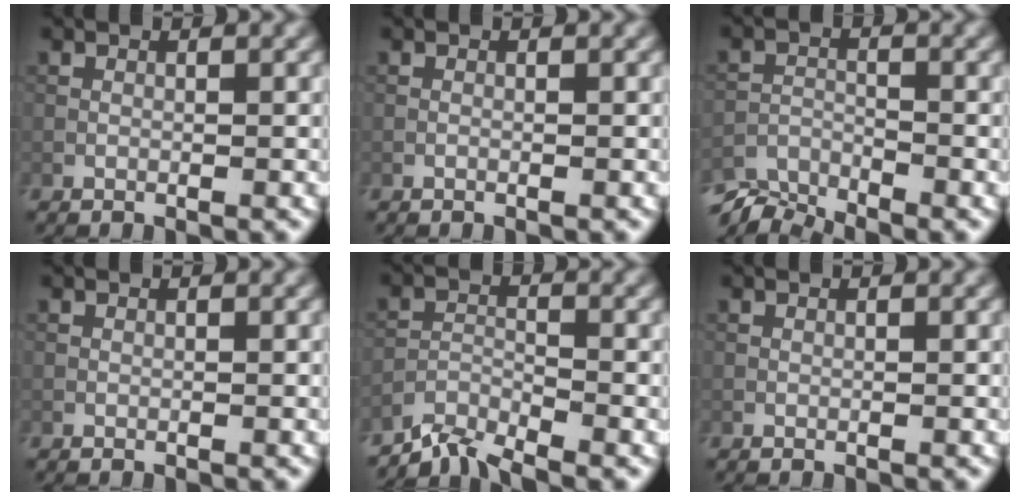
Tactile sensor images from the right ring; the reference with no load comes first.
{"total": 0.0}
{"total": 4.5, "force": [-4.3, 0.7, 1.2], "torque": [-0.026, -0.012, -0.087]}
{"total": 0.0}
{"total": 3.3, "force": [-3.1, 0.4, 1.0], "torque": [-0.018, 0.001, -0.069]}
{"total": 0.0}